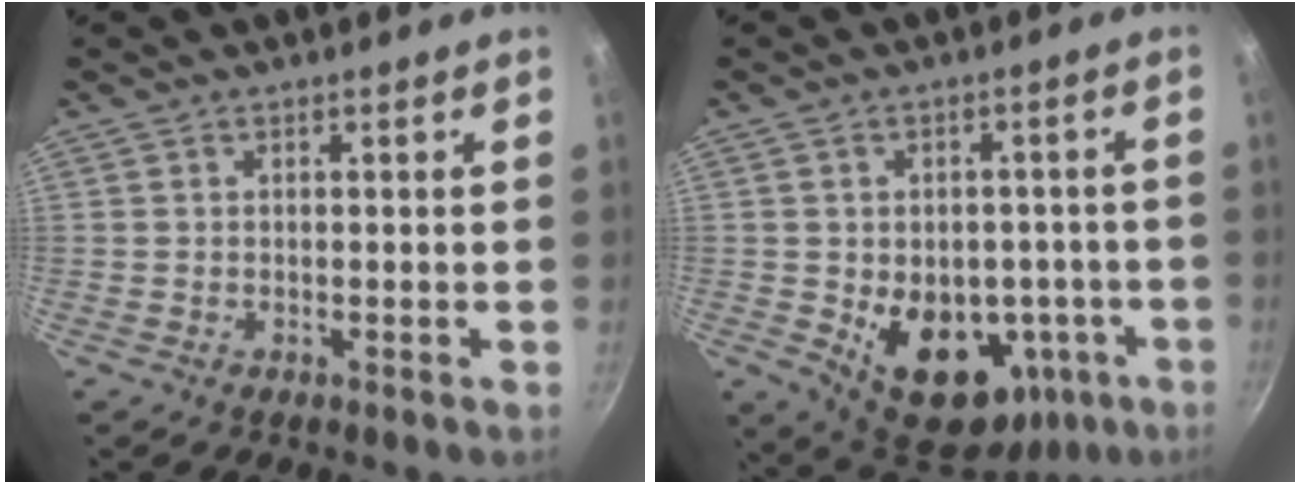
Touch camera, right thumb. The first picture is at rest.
{"total": 16.9, "force": [-5.6, 11.2, 11.4], "torque": [-0.142, 0.014, -0.058]}